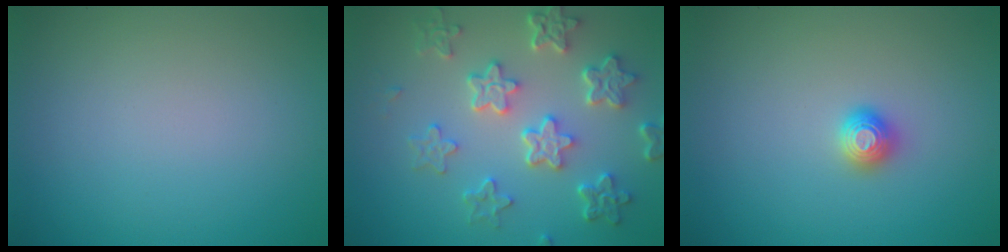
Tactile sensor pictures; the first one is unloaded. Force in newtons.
{"total": 6.2, "press": 4.6, "slide": 4.1}
{"total": 1.2, "press": 1.2, "slide": 0.2}